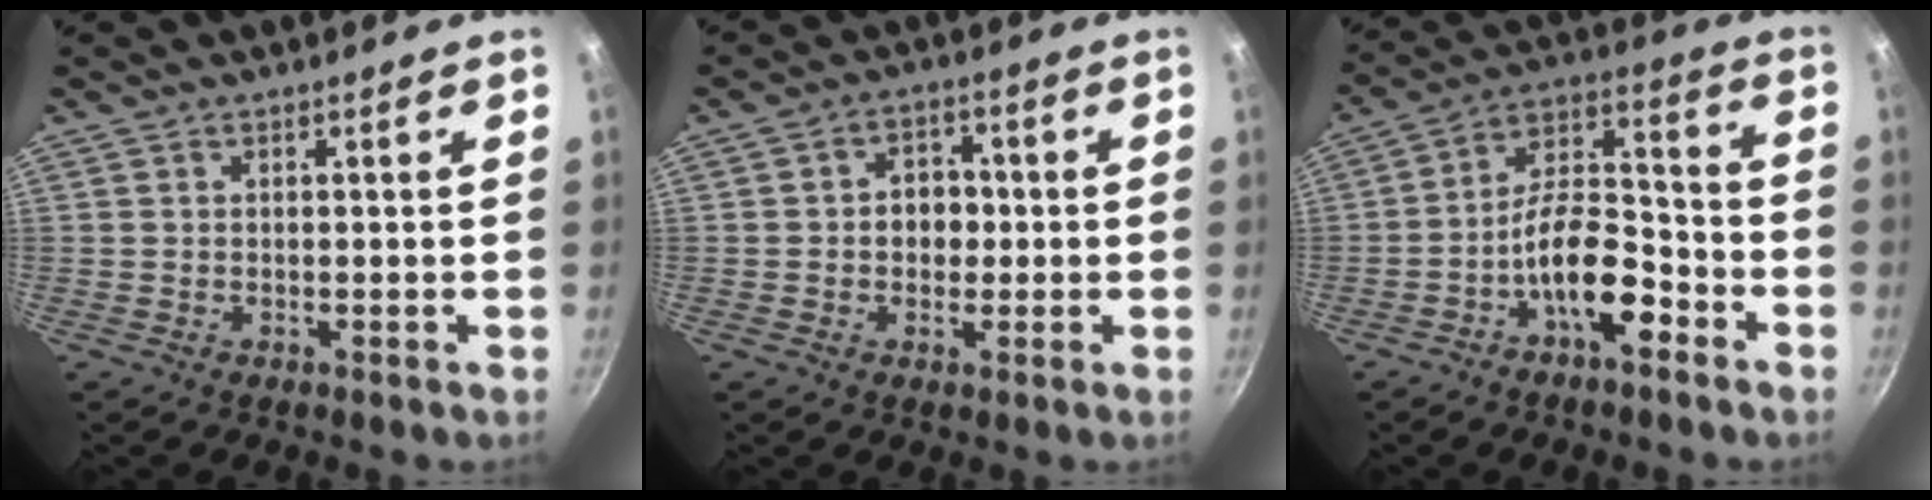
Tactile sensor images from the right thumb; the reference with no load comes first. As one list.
[{"total": 5.5, "force": [-0.3, 4.5, 3.2], "torque": [-0.017, 0.011, -0.008]}, {"total": 12.7, "force": [-6.2, 5.7, 9.5], "torque": [-0.136, 0.064, -0.112]}]